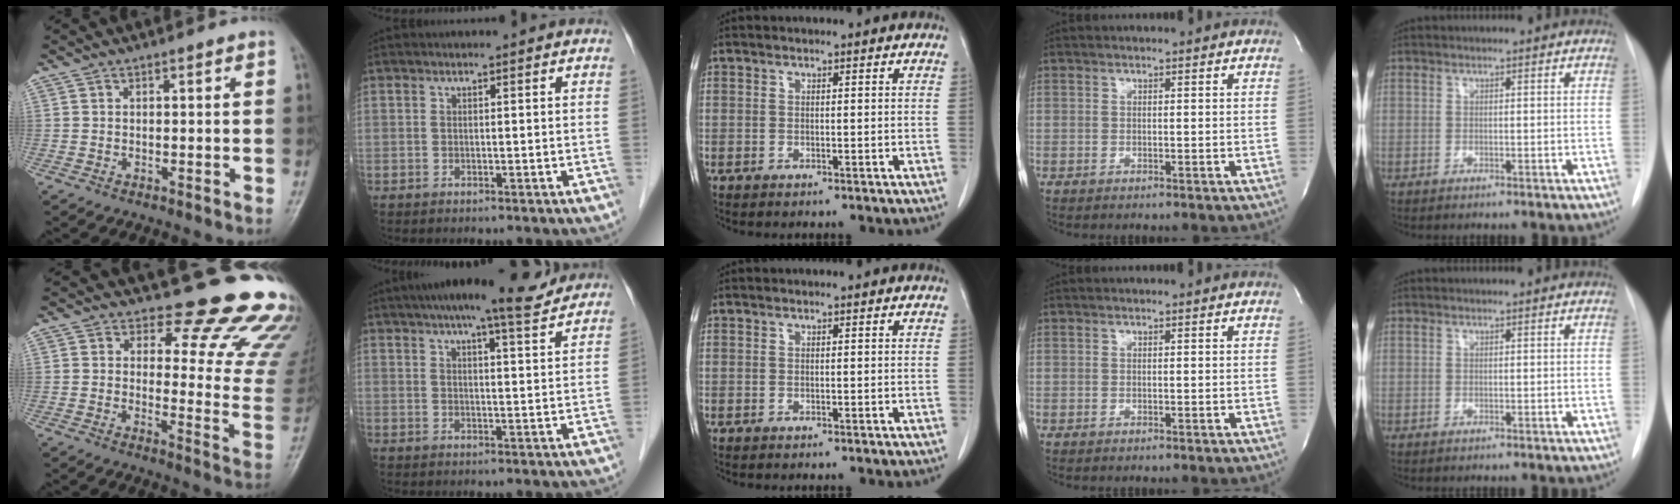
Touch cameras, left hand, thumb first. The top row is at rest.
{"thumb": {"total": 18.4, "force": [15.5, 6.9, 7.0], "torque": [-0.029, -0.136, 0.161]}, "index": {"total": 12.0, "force": [10.0, 1.4, 6.4], "torque": [-0.096, 0.021, 0.129]}}